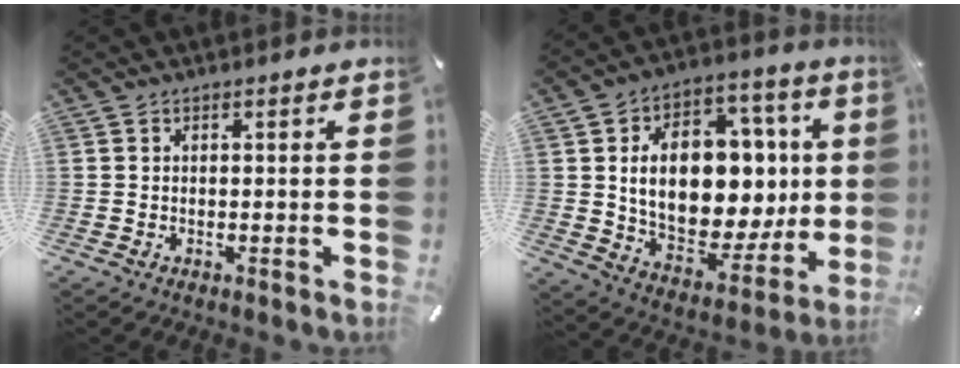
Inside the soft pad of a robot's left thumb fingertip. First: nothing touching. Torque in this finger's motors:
{"motor_torque": [2.52, 2.48, 0.61, 0.10, 0.36]}